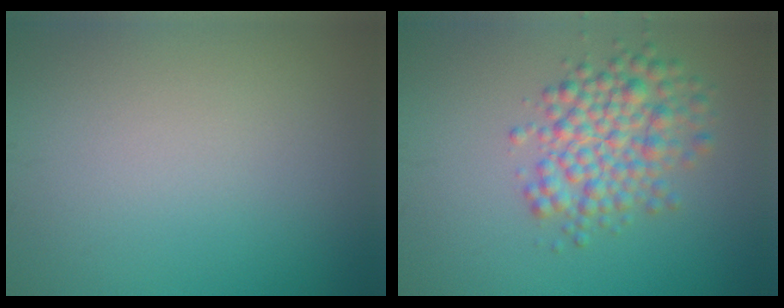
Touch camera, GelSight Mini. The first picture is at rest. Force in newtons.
{"total": 4.9, "press": 4.9, "slide": 0.1}